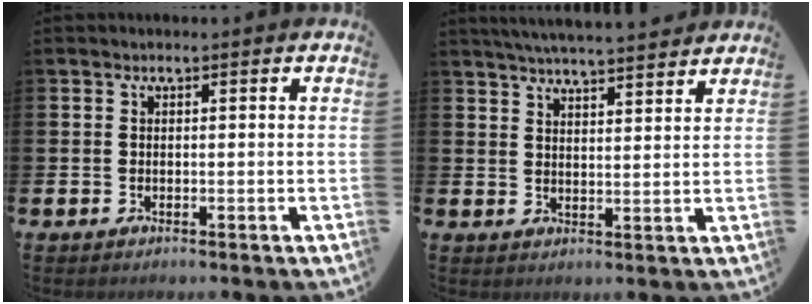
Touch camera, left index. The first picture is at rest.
{"total": 5.0, "force": [5.0, -0.2, 0.8], "torque": [-0.027, -0.027, 0.089]}